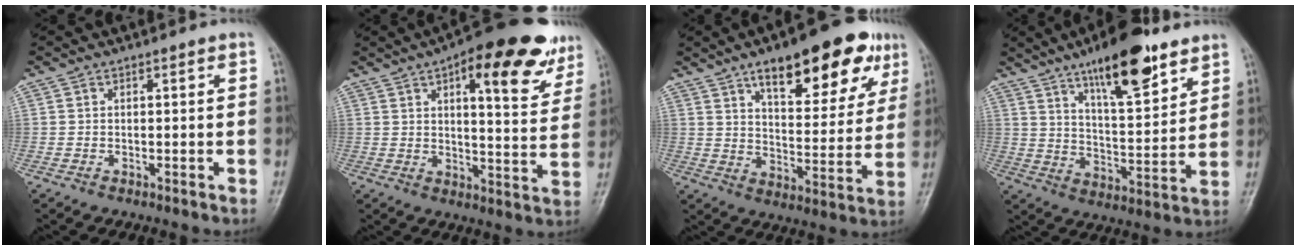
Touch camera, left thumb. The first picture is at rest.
{"total": 18.7, "force": [10.1, 6.8, 14.2], "torque": [-0.150, -0.030, 0.135]}
{"total": 20.4, "force": [11.5, 7.8, 14.9], "torque": [-0.164, -0.038, 0.168]}
{"total": 16.8, "force": [10.7, 5.3, 11.8], "torque": [-0.154, -0.058, 0.175]}